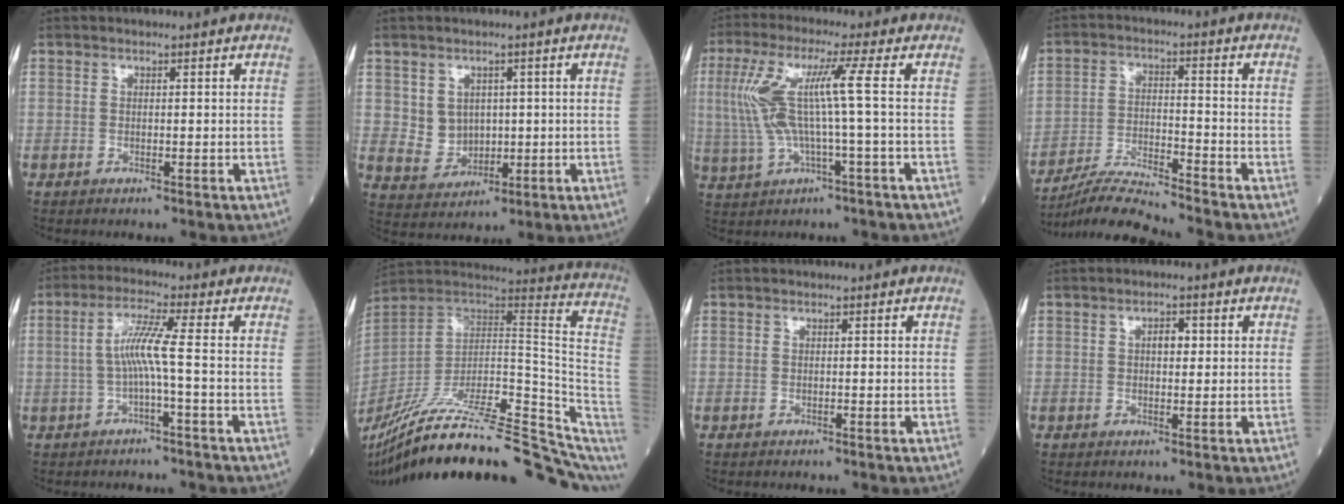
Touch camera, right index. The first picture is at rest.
{"total": 5.2, "force": [1.0, 4.7, 2.1], "torque": [-0.036, 0.008, 0.030]}
{"total": 9.9, "force": [0.7, -0.1, 9.9], "torque": [-0.224, 0.016, 0.018]}
{"total": 8.0, "force": [-7.7, -1.6, 1.7], "torque": [-0.031, -0.014, -0.144]}
{"total": 5.4, "force": [-0.6, -0.6, 5.3], "torque": [-0.107, 0.016, -0.011]}
{"total": 32.4, "force": [-25.6, 5.5, 19.0], "torque": [-0.243, -0.016, -0.385]}
{"total": 0.0}
{"total": 2.5, "force": [0.6, 1.2, 2.1], "torque": [-0.030, 0.005, 0.009]}